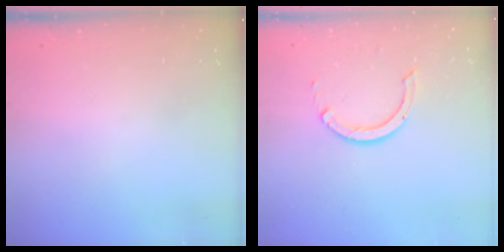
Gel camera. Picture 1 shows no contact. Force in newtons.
{"total": 6.7, "press": 6.7, "slide": 0.5}